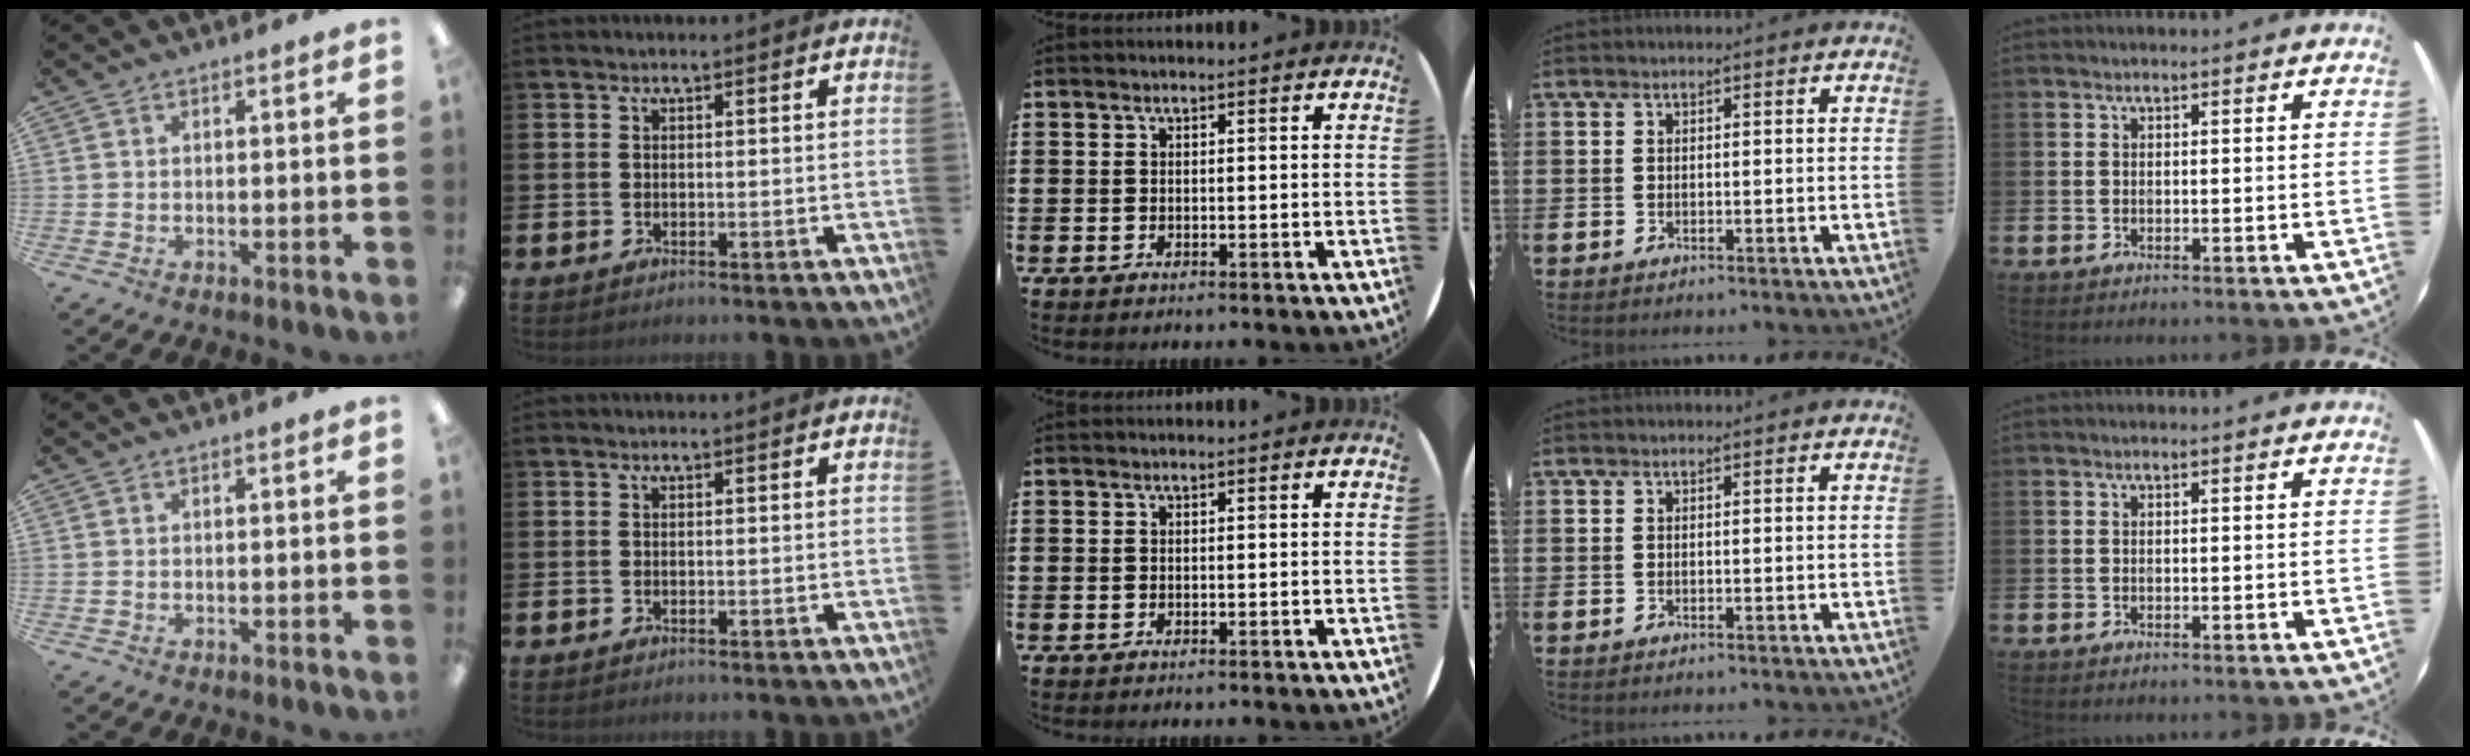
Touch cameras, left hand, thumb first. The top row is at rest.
{}